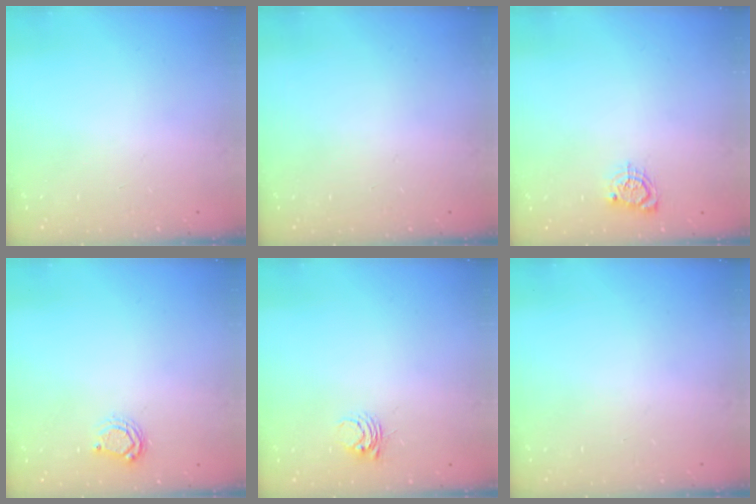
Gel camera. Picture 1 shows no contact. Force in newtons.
{"total": 0.0}
{"total": 4.3, "press": 4.2, "slide": 0.4}
{"total": 6.0, "press": 5.9, "slide": 0.7}
{"total": 3.8, "press": 3.8, "slide": 0.4}
{"total": 0.0}